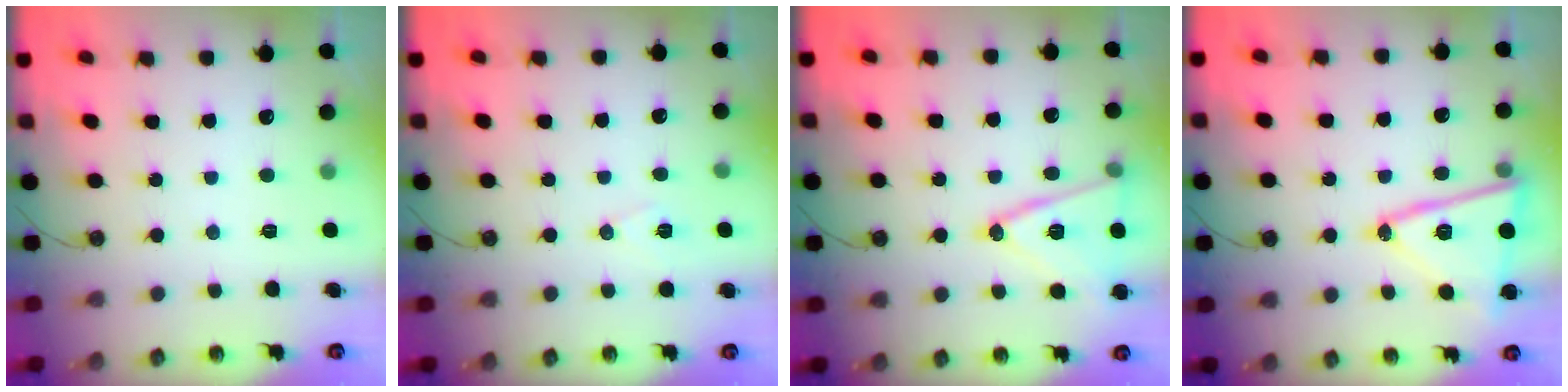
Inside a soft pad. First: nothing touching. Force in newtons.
{"total": 7.1, "press": 5.5, "slide": 4.5}
{"total": 15.3, "press": 14.9, "slide": 3.3}
{"total": 16.4, "press": 16.3, "slide": 1.0}